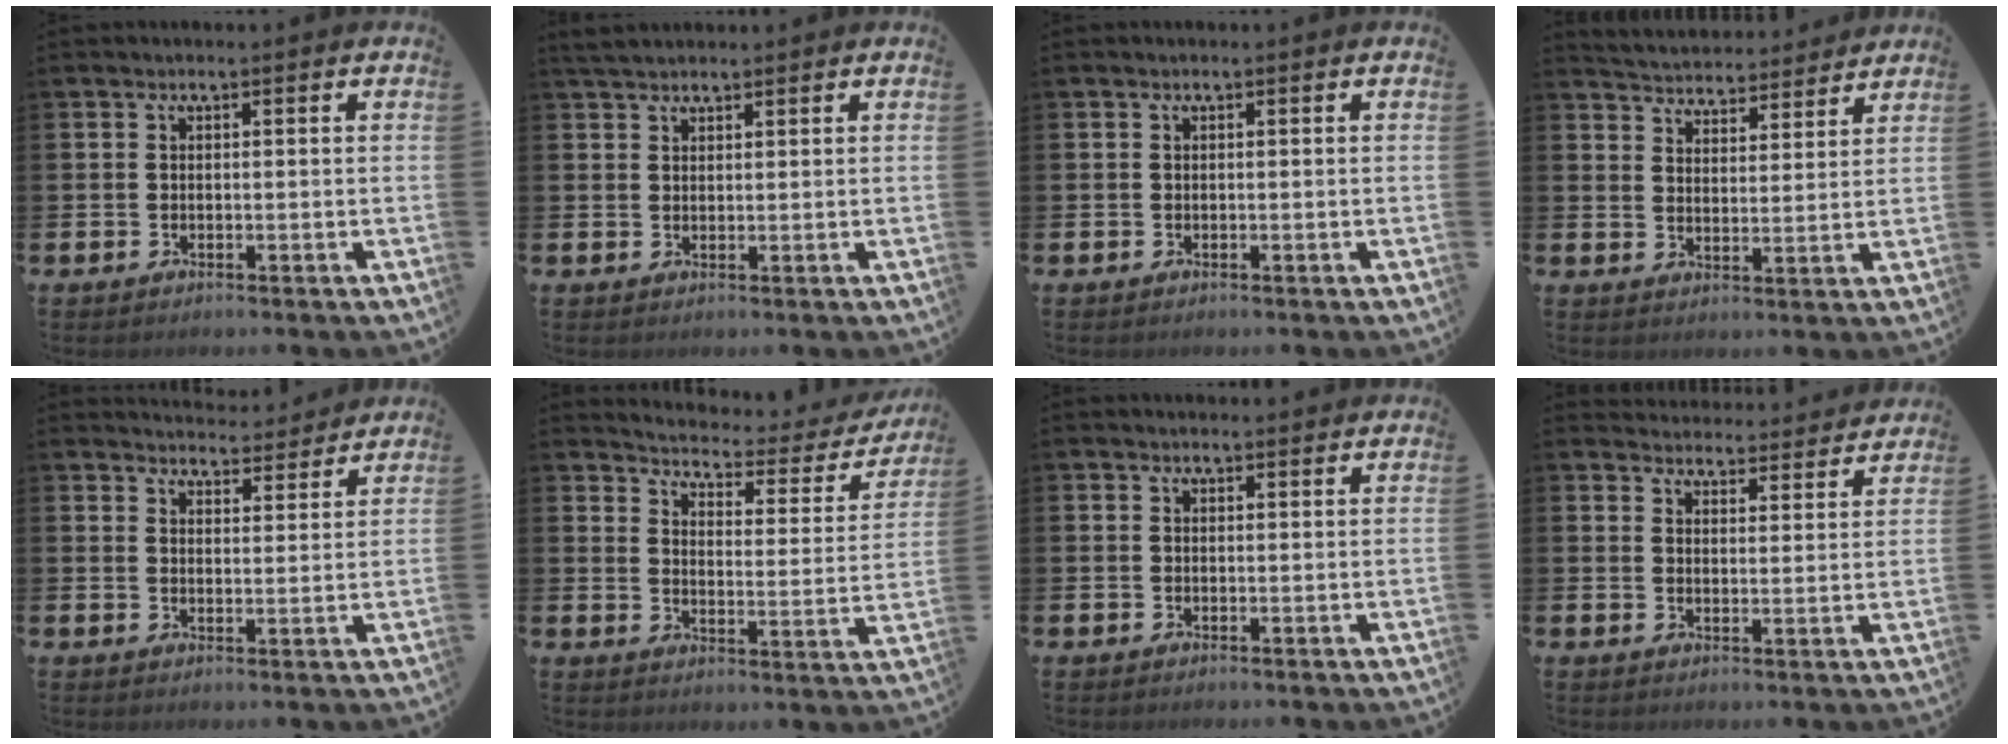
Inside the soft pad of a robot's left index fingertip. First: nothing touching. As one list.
[{"total": 2.6, "force": [2.4, 0.8, 0.7], "torque": [-0.015, -0.002, 0.044]}, {"total": 0.0}, {"total": 5.0, "force": [4.9, 0.9, -0.4], "torque": [-0.009, -0.040, 0.085]}, {"total": 4.2, "force": [4.1, 0.6, -0.1], "torque": [0.003, -0.033, 0.072]}, {"total": 4.2, "force": [4.0, 0.9, 0.8], "torque": [-0.034, -0.039, 0.059]}, {"total": 1.0, "force": [0.9, 0.2, 0.1], "torque": [0.010, -0.003, 0.015]}, {"total": 4.2, "force": [4.1, 0.7, -0.2], "torque": [-0.005, -0.033, 0.073]}]